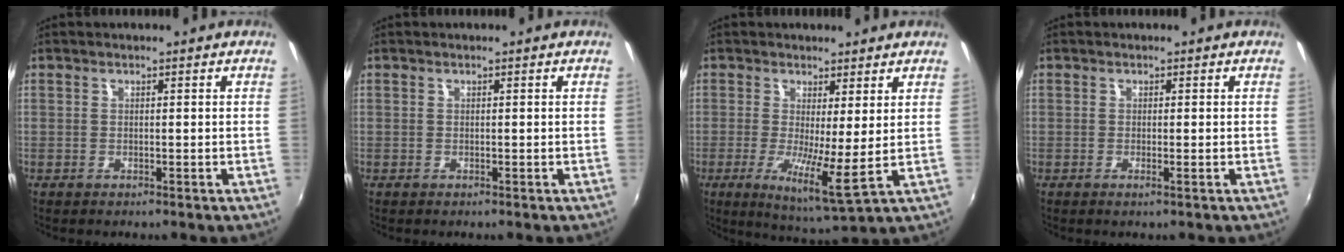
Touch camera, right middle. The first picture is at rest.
{"total": 0.0}
{"total": 7.8, "force": [0.3, 0.5, 7.8], "torque": [-0.145, -0.024, 0.003]}
{"total": 0.8, "force": [-0.2, -0.4, 0.6], "torque": [-0.010, -0.002, -0.004]}